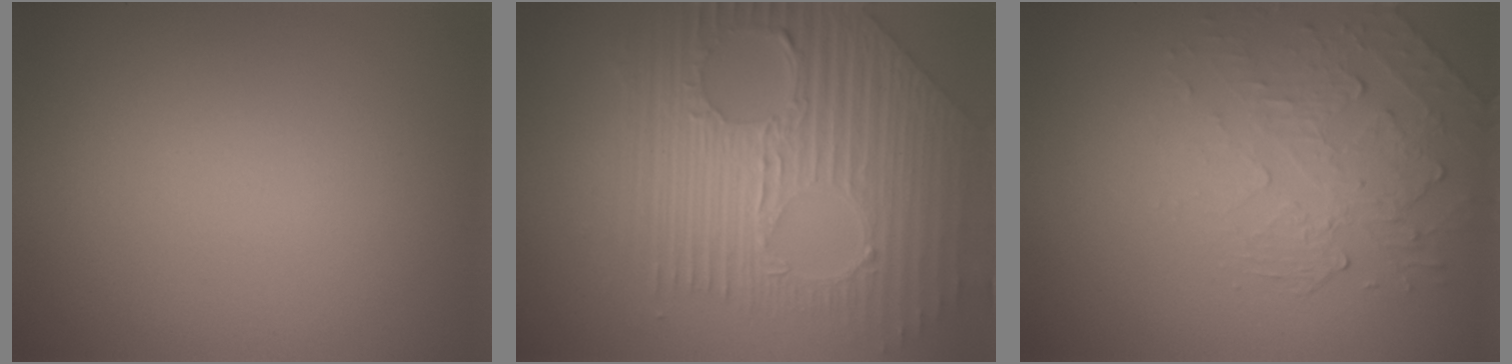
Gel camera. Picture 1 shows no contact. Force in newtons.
{"total": 9.4, "press": 6.4, "slide": 7.0}
{"total": 2.2, "press": 1.4, "slide": 1.7}